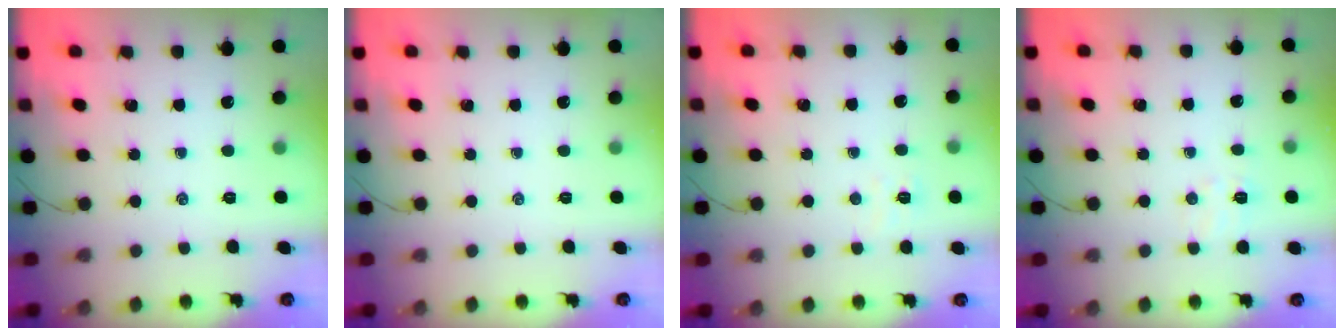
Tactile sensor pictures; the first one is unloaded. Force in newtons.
{"total": 0.0}
{"total": 2.7, "press": 2.5, "slide": 0.8}
{"total": 4.5, "press": 4.4, "slide": 1.0}